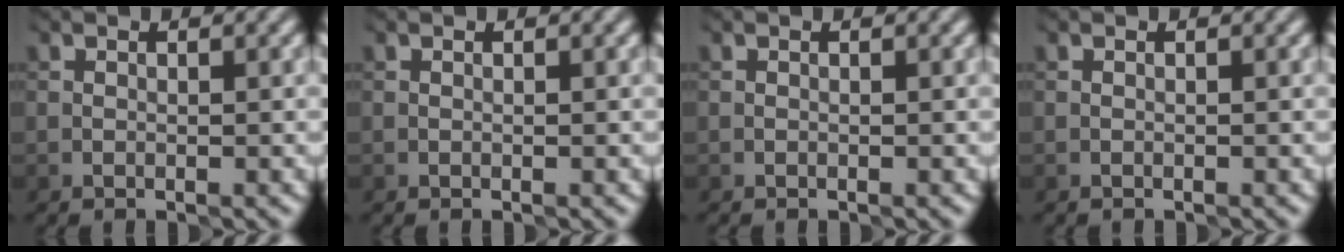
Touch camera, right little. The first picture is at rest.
{"total": 0.0}
{"total": 0.0}
{"total": 0.0}